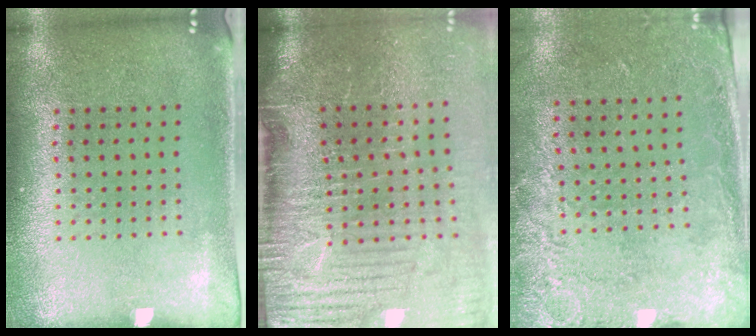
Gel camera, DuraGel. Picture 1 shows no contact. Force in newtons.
{"total": 5.1, "press": 4.2, "slide": 2.9}
{"total": 2.6, "press": 1.9, "slide": 1.8}